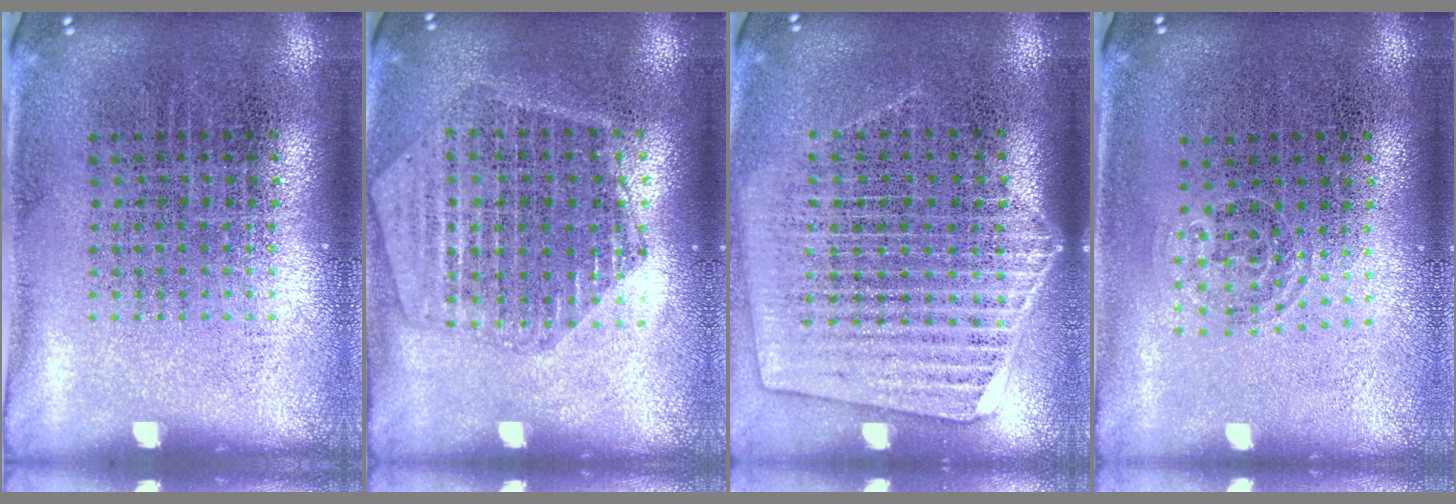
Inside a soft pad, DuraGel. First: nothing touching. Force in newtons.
{"total": 1.7, "press": 1.6, "slide": 0.5}
{"total": 1.7, "press": 1.6, "slide": 0.7}
{"total": 0.7, "press": 0.4, "slide": 0.6}